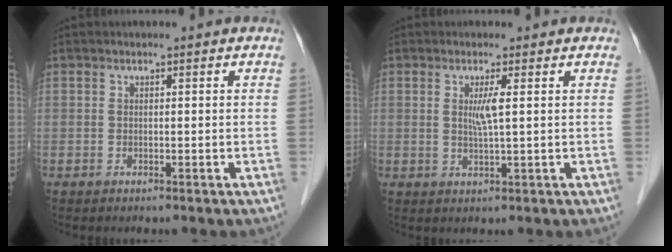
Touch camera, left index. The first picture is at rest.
{"total": 2.6, "force": [0.6, -0.4, 2.5], "torque": [-0.052, -0.003, 0.012]}